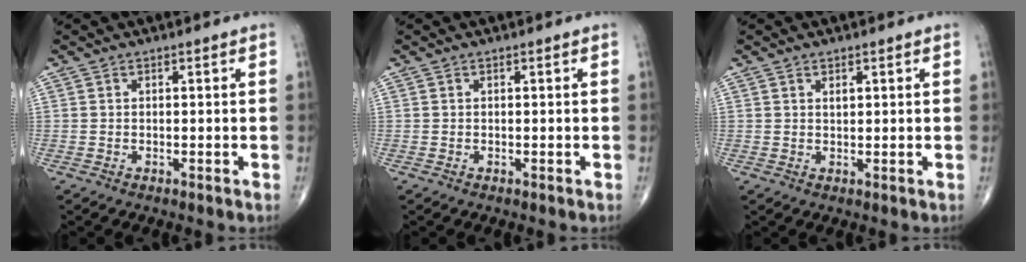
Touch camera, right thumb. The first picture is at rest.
{"total": 0.0}
{"total": 1.5, "force": [0.7, 0.8, 1.0], "torque": [-0.015, -0.002, 0.013]}